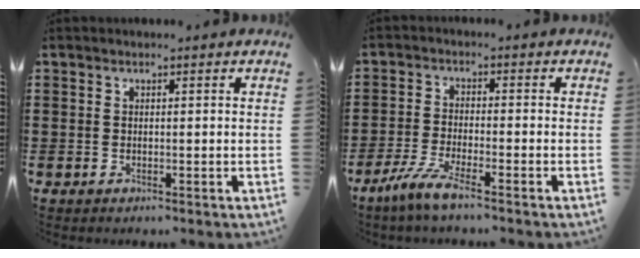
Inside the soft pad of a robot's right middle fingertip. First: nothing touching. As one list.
[{"total": 5.1, "force": [-3.8, 0.2, 3.3], "torque": [-0.088, -0.018, -0.079]}]